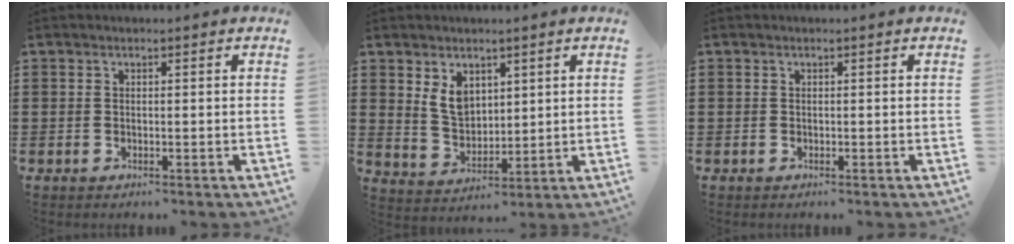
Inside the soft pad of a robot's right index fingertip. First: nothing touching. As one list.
[{"total": 5.2, "force": [2.6, 3.5, 2.8], "torque": [-0.067, 0.009, 0.049]}, {"total": 0.0}]